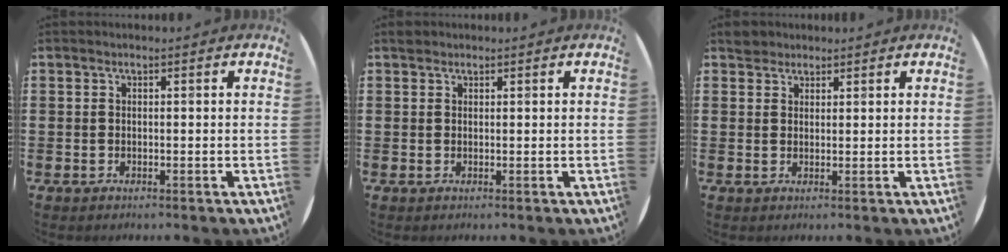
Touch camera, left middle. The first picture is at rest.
{"total": 0.7, "force": [0.6, 0.3, 0.0], "torque": [0.007, -0.001, 0.010]}
{"total": 2.2, "force": [1.9, 1.0, 0.1], "torque": [0.001, 0.001, 0.038]}